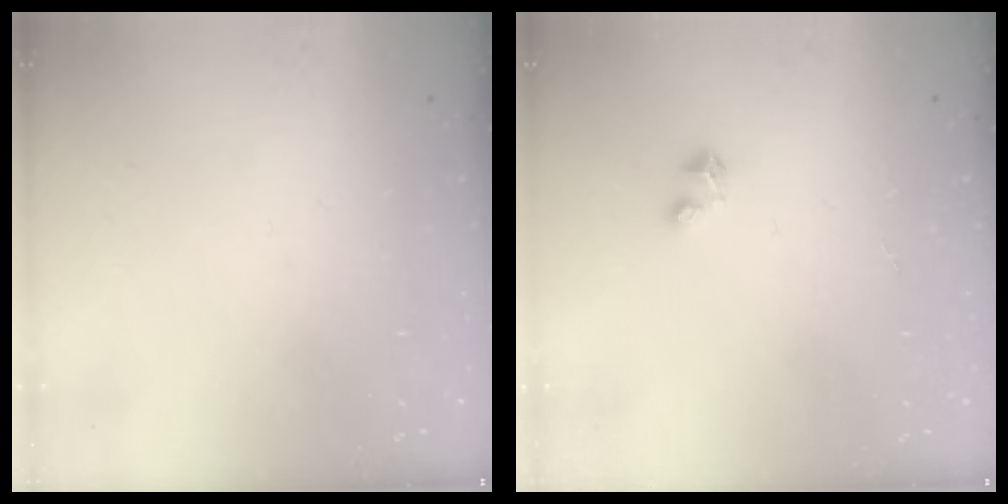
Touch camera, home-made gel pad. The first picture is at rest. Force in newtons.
{"total": 2.4, "press": 2.4, "slide": 0.1}